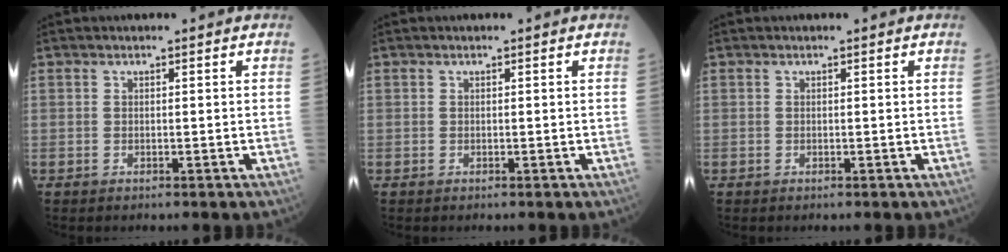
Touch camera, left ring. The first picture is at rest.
{"total": 0.0}
{"total": 0.0}